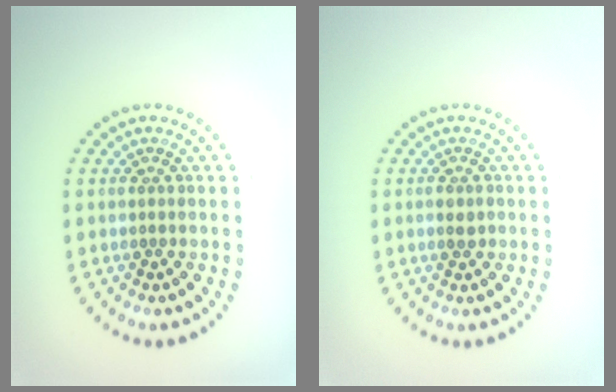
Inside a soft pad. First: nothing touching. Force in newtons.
{"total": 1.1, "press": 1.1, "slide": 0.1}